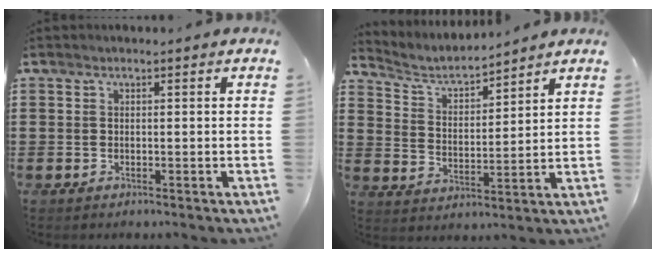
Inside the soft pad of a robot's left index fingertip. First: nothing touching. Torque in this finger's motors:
{"motor_torque": [-0.30, 0.49, -0.01, -0.01]}